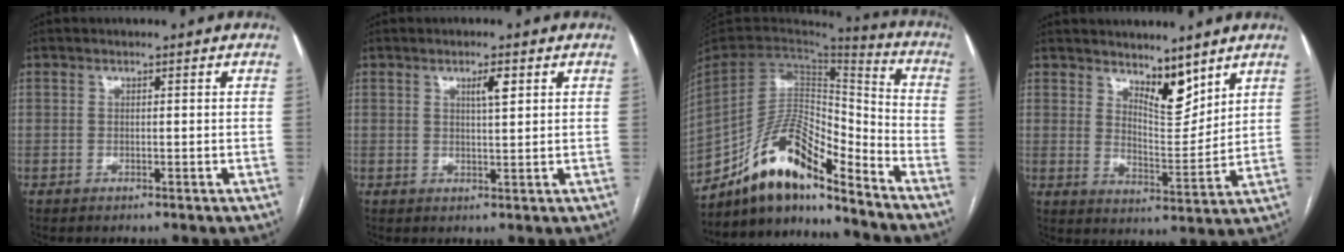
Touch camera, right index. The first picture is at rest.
{"total": 2.6, "force": [1.2, 0.3, 2.3], "torque": [-0.040, -0.001, 0.021]}
{"total": 15.3, "force": [-12.1, 3.5, 8.6], "torque": [-0.161, 0.036, -0.219]}
{"total": 6.8, "force": [5.2, 2.3, 3.6], "torque": [-0.059, -0.012, 0.095]}